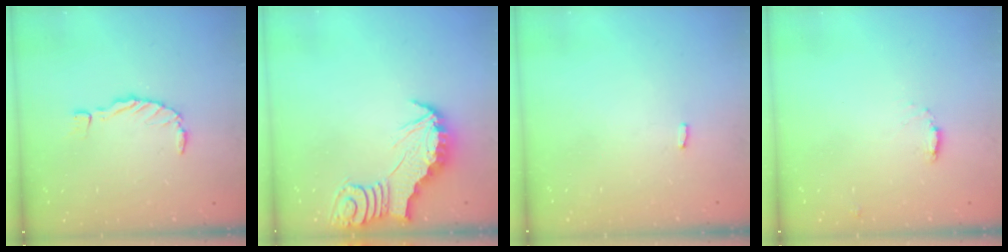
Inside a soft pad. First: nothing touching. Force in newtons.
{"total": 3.0, "press": 3.0, "slide": 0.3}
{"total": 2.6, "press": 2.6, "slide": 0.1}
{"total": 3.5, "press": 3.4, "slide": 0.4}